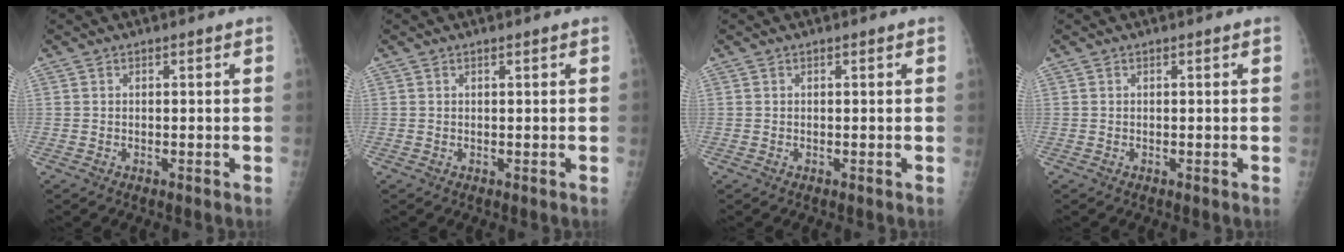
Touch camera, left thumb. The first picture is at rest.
{"total": 0.0}
{"total": 0.0}
{"total": 0.0}